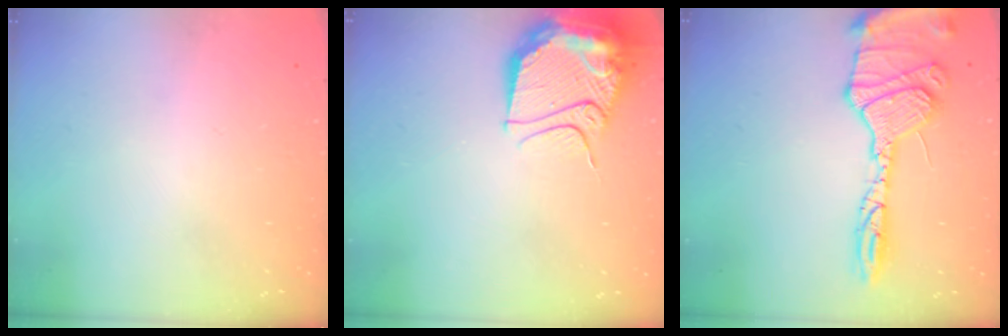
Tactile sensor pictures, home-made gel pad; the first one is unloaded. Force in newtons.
{"total": 14.2, "press": 14.2, "slide": 1.4}
{"total": 17.9, "press": 17.7, "slide": 2.5}